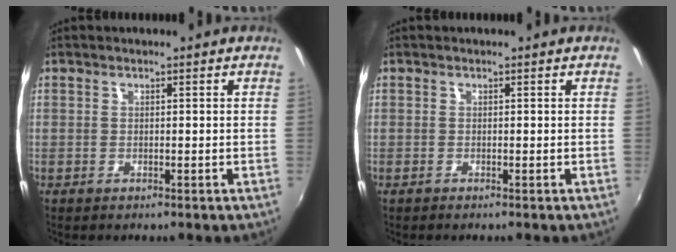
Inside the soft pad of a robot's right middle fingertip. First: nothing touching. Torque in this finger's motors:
{"motor_torque": [0.01, -0.02, 0.00, 0.00]}